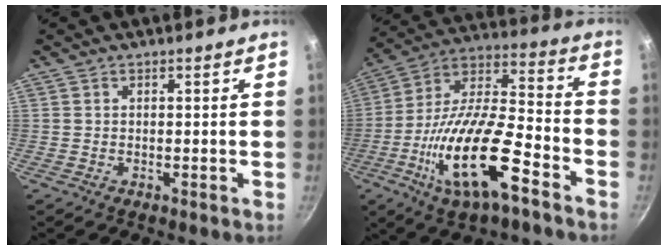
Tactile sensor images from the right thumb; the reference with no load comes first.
{"total": 21.9, "force": [-9.5, 7.6, 18.3], "torque": [-0.325, 0.035, -0.178]}